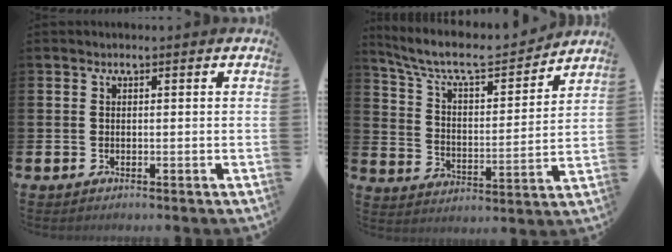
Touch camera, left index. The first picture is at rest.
{"total": 8.7, "force": [7.8, 2.3, 3.2], "torque": [-0.092, -0.053, 0.131]}